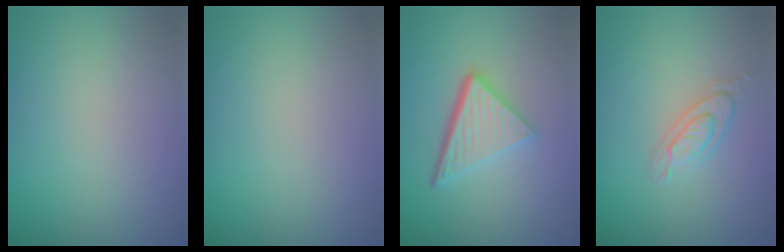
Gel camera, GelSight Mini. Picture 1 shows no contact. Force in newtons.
{"total": 0.0}
{"total": 5.0, "press": 3.5, "slide": 3.6}
{"total": 2.1, "press": 2.1, "slide": 0.4}